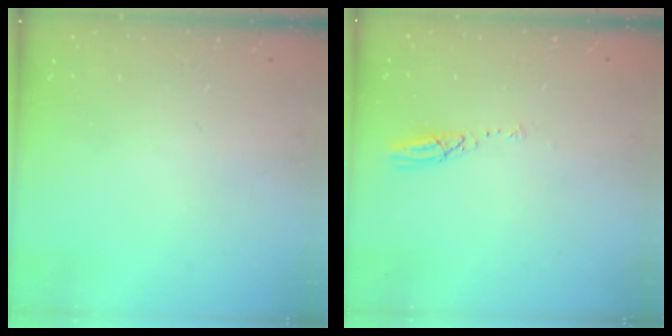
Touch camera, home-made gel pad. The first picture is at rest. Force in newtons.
{"total": 3.7, "press": 3.7, "slide": 0.1}